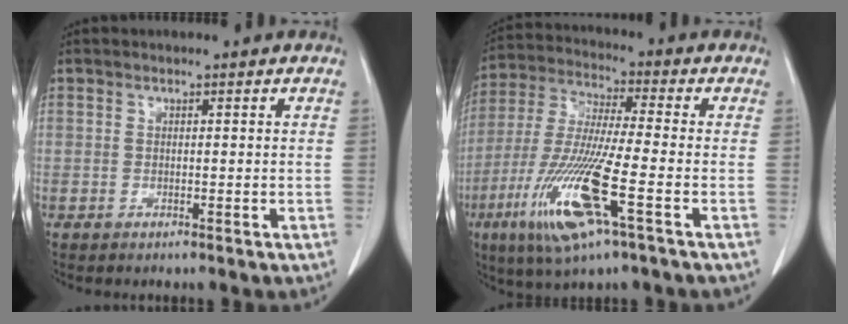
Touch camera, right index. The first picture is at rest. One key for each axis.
{"total": 15.4, "fx": -6.0, "fy": 1.0, "fz": 14.1, "tx": -0.298, "ty": -0.026, "tz": -0.114}